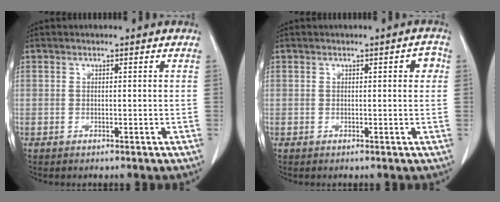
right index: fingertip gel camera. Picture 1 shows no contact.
{"total": 1.9, "force": [0.4, 0.7, 1.7], "torque": [-0.015, 0.006, 0.003]}